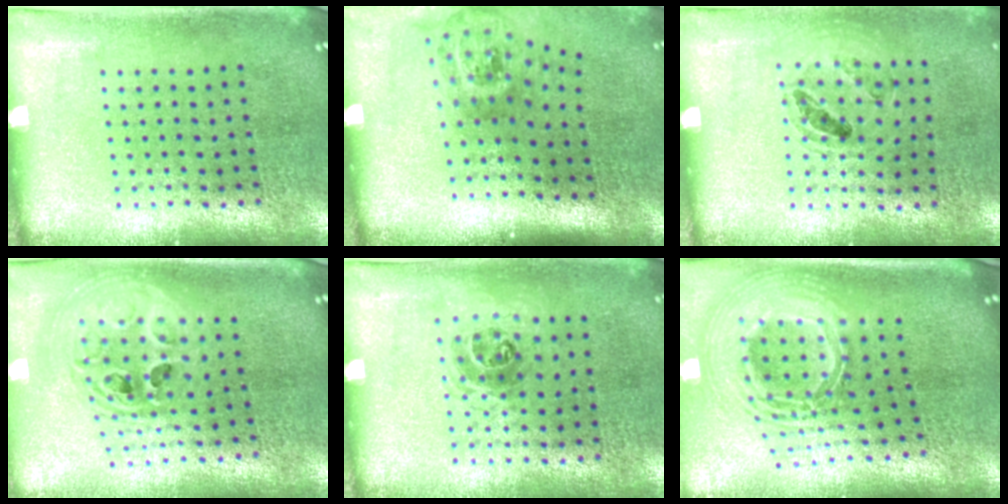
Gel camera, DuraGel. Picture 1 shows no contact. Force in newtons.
{"total": 1.9, "press": 1.3, "slide": 1.4}
{"total": 0.9, "press": 0.9, "slide": 0.1}
{"total": 2.4, "press": 1.9, "slide": 1.4}
{"total": 1.0, "press": 0.7, "slide": 0.6}
{"total": 2.8, "press": 1.9, "slide": 2.0}